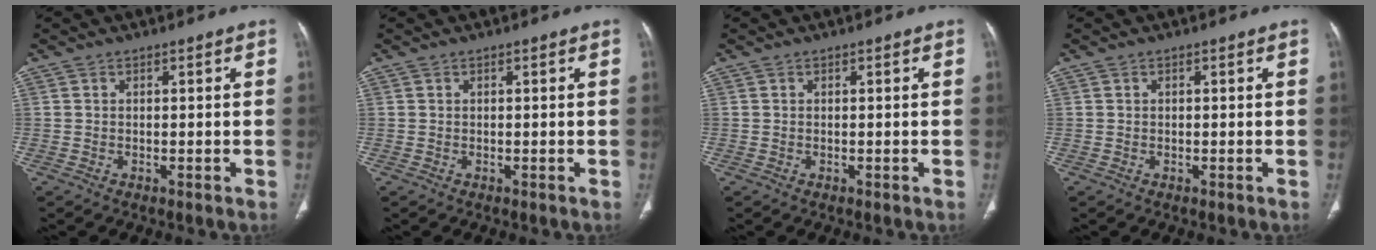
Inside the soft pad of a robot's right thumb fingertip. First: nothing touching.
{"total": 0.0}
{"total": 0.0}
{"total": 0.0}